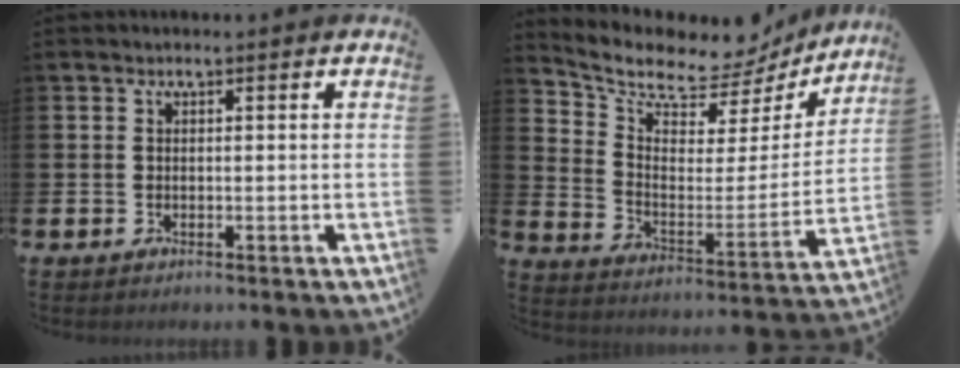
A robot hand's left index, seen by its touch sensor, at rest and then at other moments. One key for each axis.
{"total": 8.8, "fx": 8.0, "fy": 3.0, "fz": 2.1, "tx": -0.078, "ty": -0.068, "tz": 0.130}